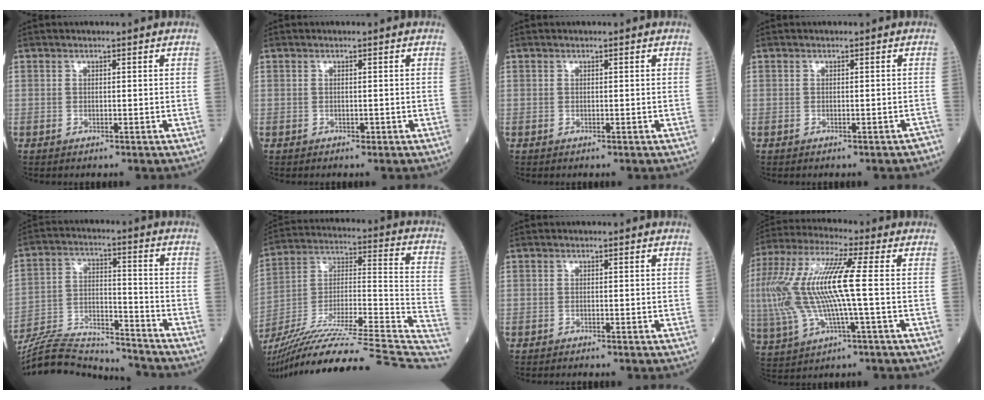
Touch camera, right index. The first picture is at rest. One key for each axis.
{"total": 0.6, "fx": -0.1, "fy": 0.4, "fz": 0.4, "tx": -0.006, "ty": -0.001, "tz": -0.001}
{"total": 0.0}
{"total": 1.2, "fx": -0.9, "fy": 0.3, "fz": 0.7, "tx": -0.006, "ty": 0.006, "tz": -0.009}
{"total": 16.7, "fx": -16.3, "fy": 1.6, "fz": 3.3, "tx": -0.065, "ty": 0.020, "tz": -0.271}
{"total": 34.7, "fx": -28.3, "fy": 2.7, "fz": 19.8, "tx": -0.275, "ty": -0.026, "tz": -0.429}
{"total": 0.7, "fx": -0.6, "fy": -0.1, "fz": 0.2, "tx": -0.005, "ty": -0.001, "tz": -0.013}
{"total": 16.7, "fx": 0.4, "fy": 2.5, "fz": 16.5, "tx": -0.371, "ty": 0.017, "tz": 0.004}